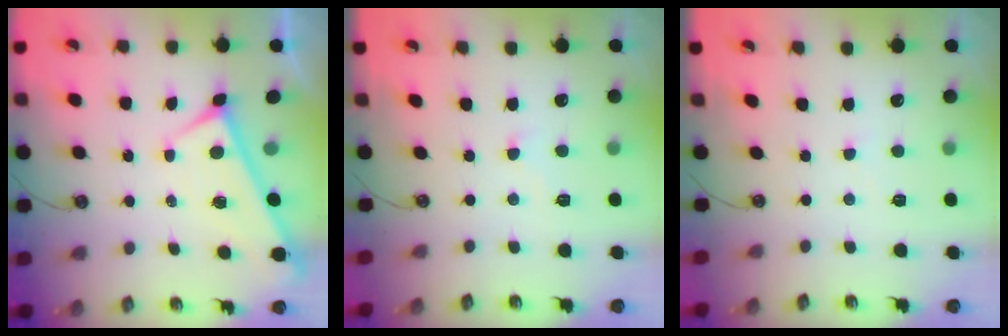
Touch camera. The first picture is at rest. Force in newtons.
{"total": 2.5, "press": 2.5, "slide": 0.4}
{"total": 4.9, "press": 4.8, "slide": 0.5}